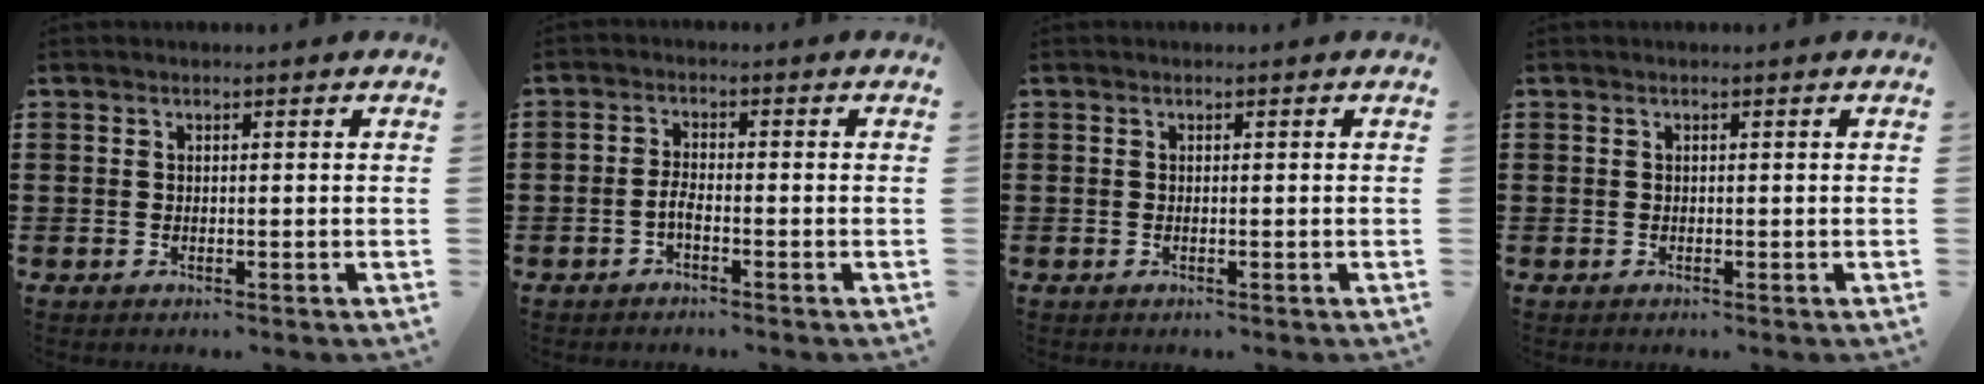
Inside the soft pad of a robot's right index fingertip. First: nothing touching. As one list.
[{"total": 2.2, "force": [-1.3, 0.7, 1.6], "torque": [-0.040, 0.000, -0.028]}, {"total": 0.0}, {"total": 0.0}]